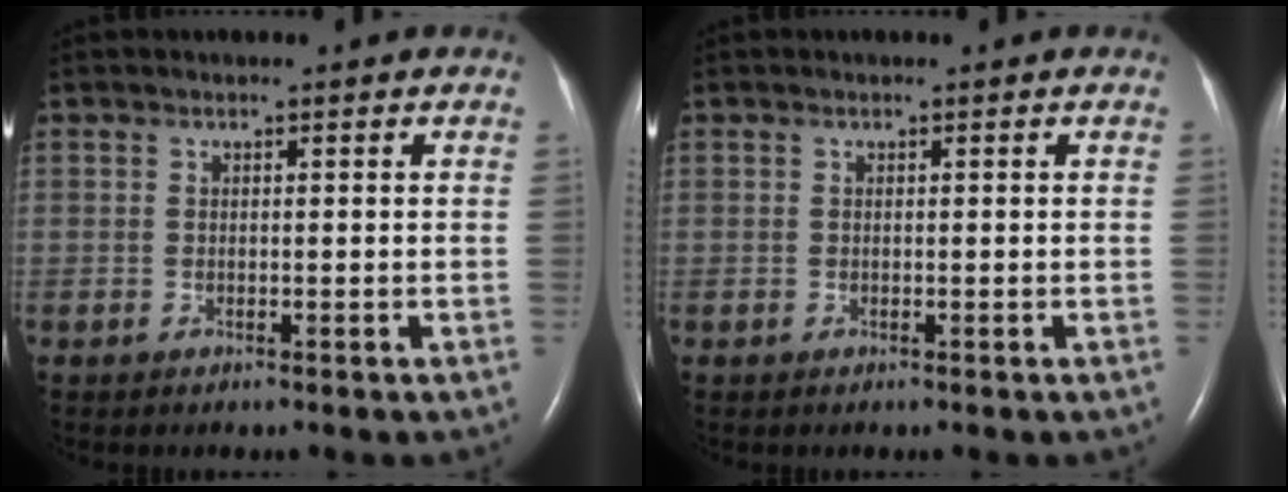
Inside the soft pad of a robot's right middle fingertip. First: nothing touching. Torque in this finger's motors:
{"motor_torque": [0.11, -0.17, 0.00, 0.00]}